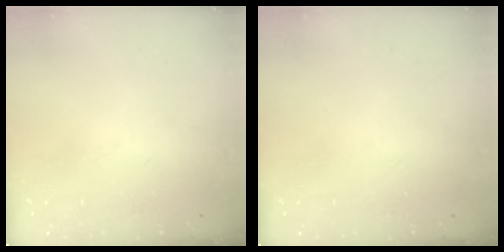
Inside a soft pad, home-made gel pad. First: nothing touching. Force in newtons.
{"total": 0.0}